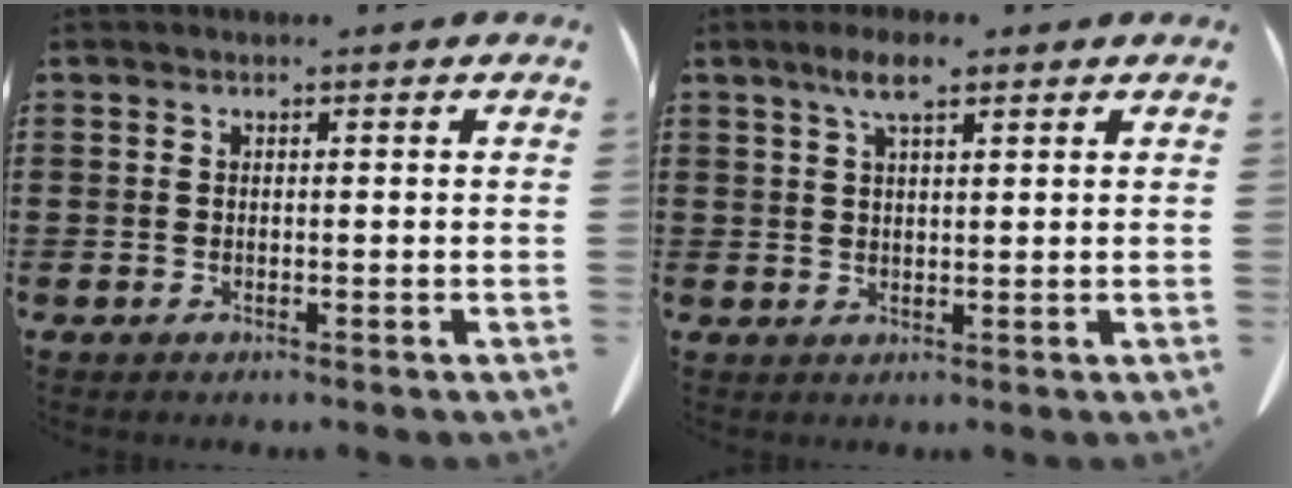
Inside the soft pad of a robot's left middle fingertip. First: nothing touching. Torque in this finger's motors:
{"motor_torque": [1.31, -0.07, 0.20, 0.11]}